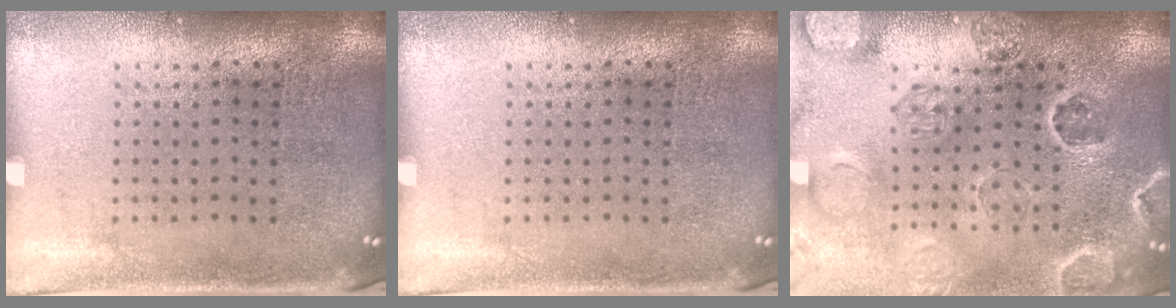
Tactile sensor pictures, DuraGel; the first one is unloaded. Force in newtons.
{"total": 0.0}
{"total": 2.7, "press": 2.7, "slide": 0.6}